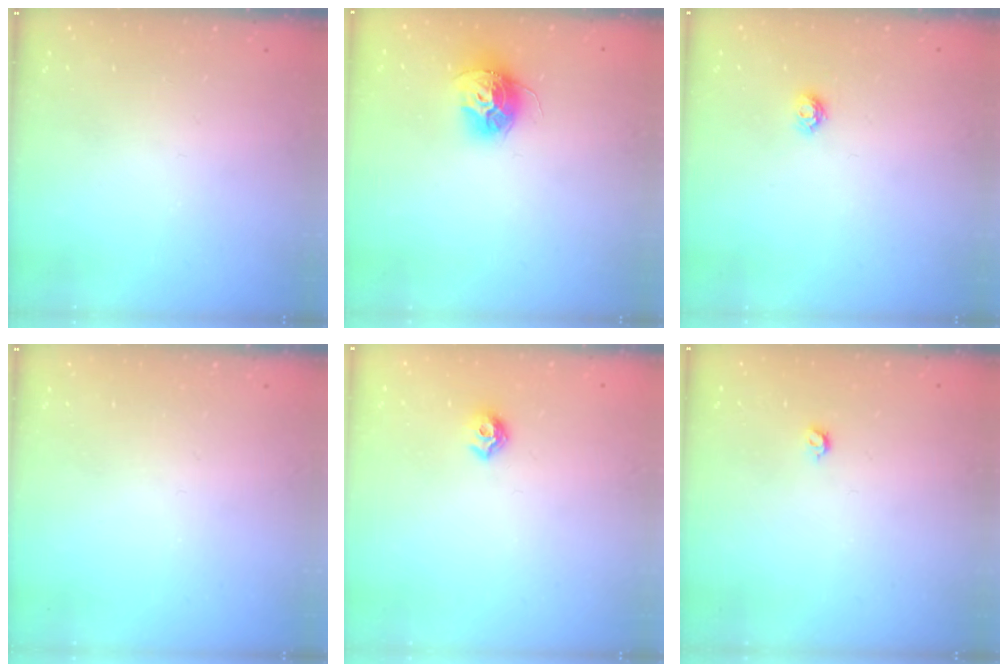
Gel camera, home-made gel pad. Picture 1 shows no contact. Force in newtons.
{"total": 12.2, "press": 12.1, "slide": 1.1}
{"total": 4.6, "press": 4.6, "slide": 0.5}
{"total": 0.0}
{"total": 6.9, "press": 6.8, "slide": 0.9}
{"total": 3.4, "press": 3.4, "slide": 0.6}